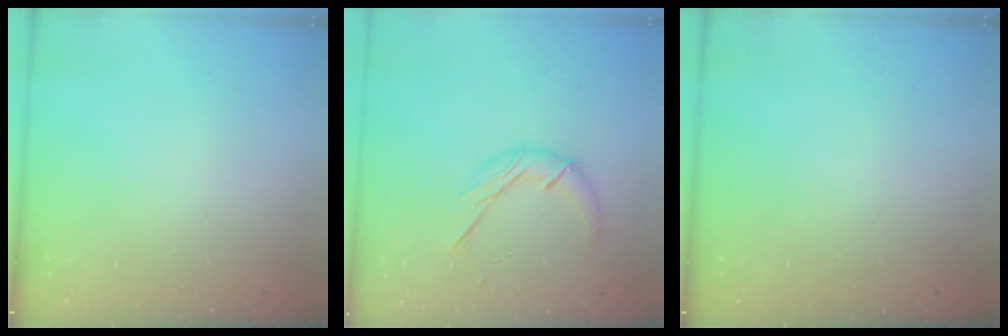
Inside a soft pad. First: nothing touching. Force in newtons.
{"total": 9.1, "press": 9.1, "slide": 0.6}
{"total": 0.0}